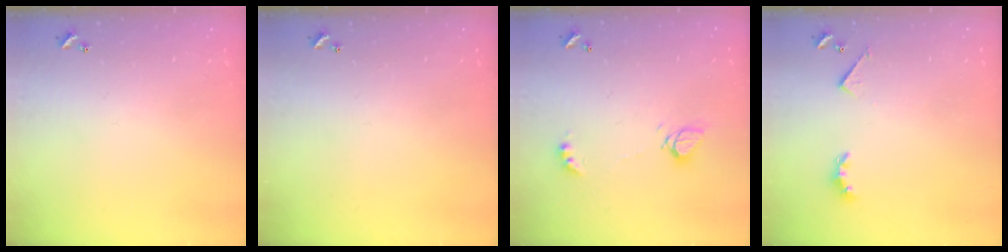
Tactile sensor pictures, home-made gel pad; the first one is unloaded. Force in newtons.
{"total": 0.0}
{"total": 6.4, "press": 6.4, "slide": 0.6}
{"total": 3.2, "press": 3.1, "slide": 0.5}